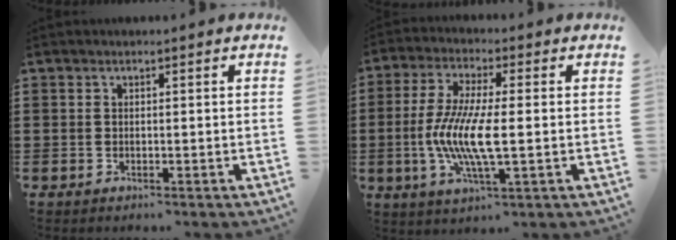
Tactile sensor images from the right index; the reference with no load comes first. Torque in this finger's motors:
{"motor_torque": [1.55, -0.59, 1.05, 0.21]}